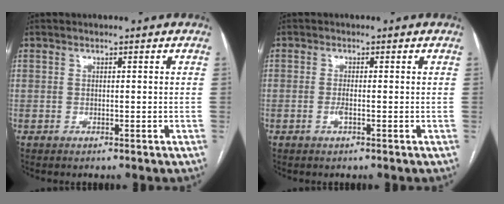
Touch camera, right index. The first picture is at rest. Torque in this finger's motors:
{"motor_torque": [0.69, 0.30, 0.10, 0.05]}